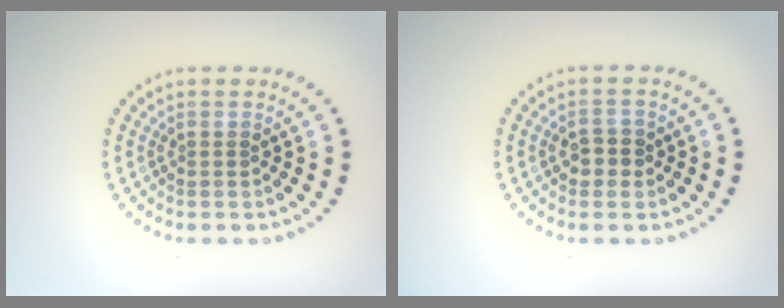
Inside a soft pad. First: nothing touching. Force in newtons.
{"total": 2.0, "press": 2.0, "slide": 0.4}